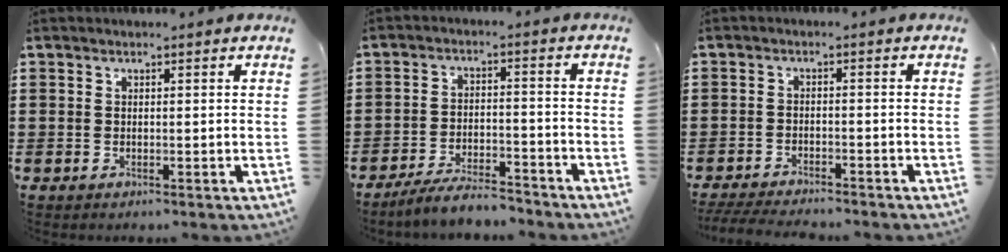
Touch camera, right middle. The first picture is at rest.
{"total": 5.6, "force": [-5.2, 0.4, 1.8], "torque": [-0.041, -0.002, -0.104]}
{"total": 3.6, "force": [-3.5, 0.2, 0.8], "torque": [-0.028, -0.009, -0.075]}